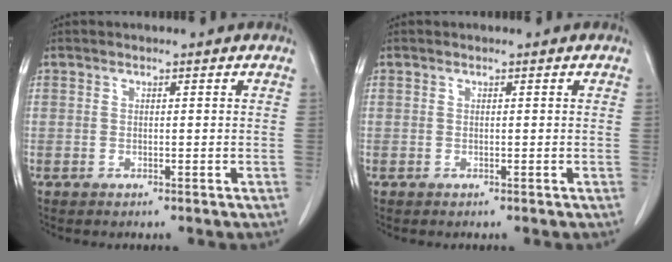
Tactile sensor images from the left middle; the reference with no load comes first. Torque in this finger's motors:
{"motor_torque": [-0.01, -0.01, 0.02, 0.00]}